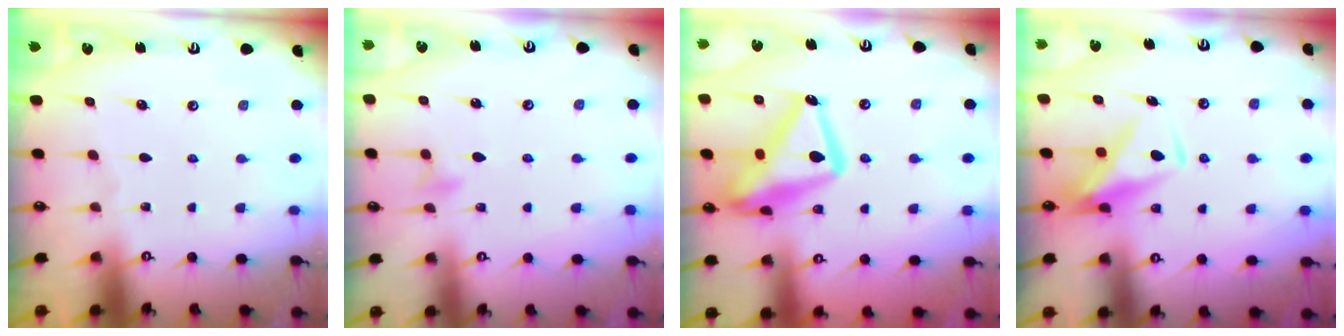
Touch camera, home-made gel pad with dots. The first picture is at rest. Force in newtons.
{"total": 5.6, "press": 5.6, "slide": 0.5}
{"total": 18.9, "press": 18.8, "slide": 1.8}
{"total": 8.8, "press": 8.7, "slide": 0.9}